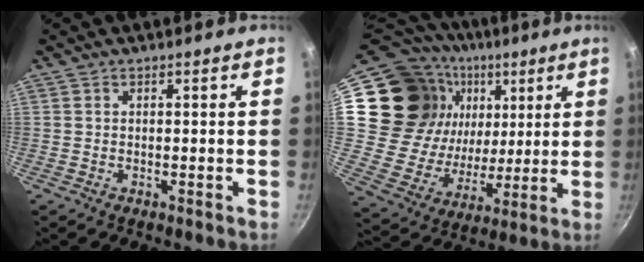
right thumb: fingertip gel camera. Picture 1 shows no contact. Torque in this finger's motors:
{"motor_torque": [1.78, 3.16, 1.40, 0.75, 0.40]}